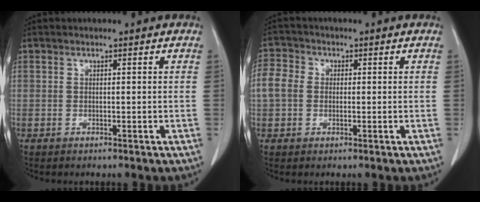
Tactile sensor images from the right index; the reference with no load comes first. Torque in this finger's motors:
{"motor_torque": [0.70, -0.04, 0.46, 0.08]}